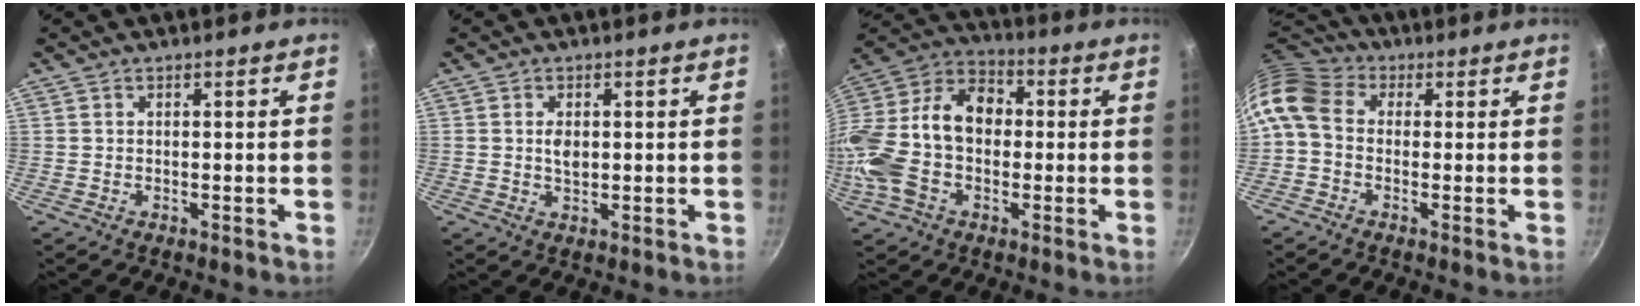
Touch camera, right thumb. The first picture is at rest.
{"total": 2.8, "force": [0.4, 1.8, 2.1], "torque": [-0.027, -0.001, 0.006]}
{"total": 22.6, "force": [-1.8, 15.7, 16.1], "torque": [-0.310, 0.054, -0.048]}
{"total": 9.6, "force": [0.1, 7.4, 6.1], "torque": [-0.118, 0.028, -0.016]}